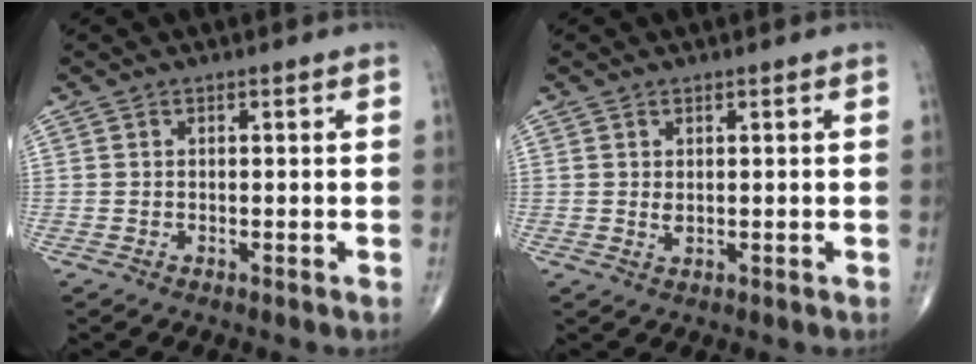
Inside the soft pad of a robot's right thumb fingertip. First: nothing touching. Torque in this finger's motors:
{"motor_torque": [0.38, 0.24, 0.15, 0.09, -0.03]}